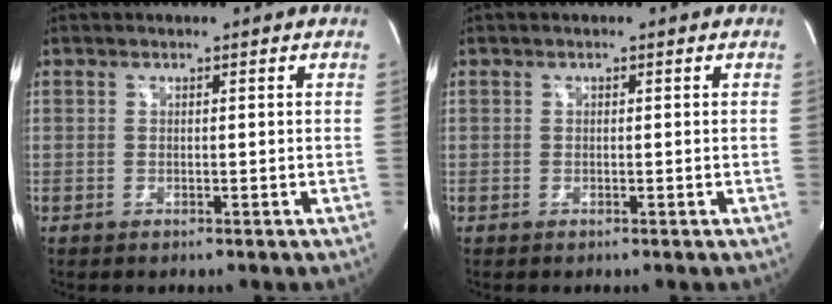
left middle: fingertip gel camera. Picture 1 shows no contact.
{"total": 0.0}